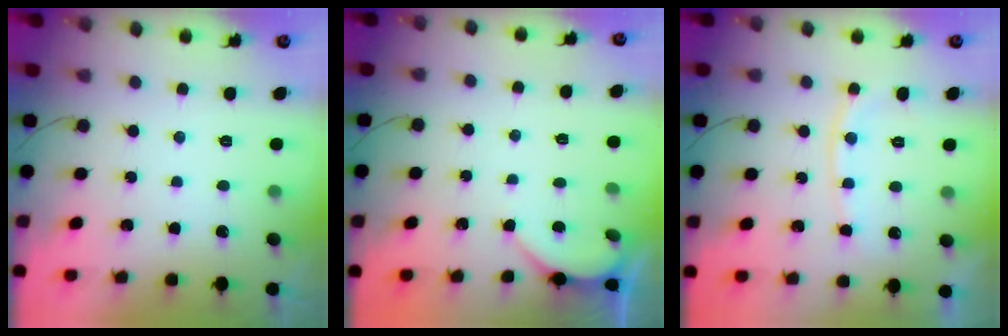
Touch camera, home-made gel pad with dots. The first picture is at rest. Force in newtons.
{"total": 3.0, "press": 3.0, "slide": 0.2}
{"total": 9.7, "press": 9.7, "slide": 1.3}